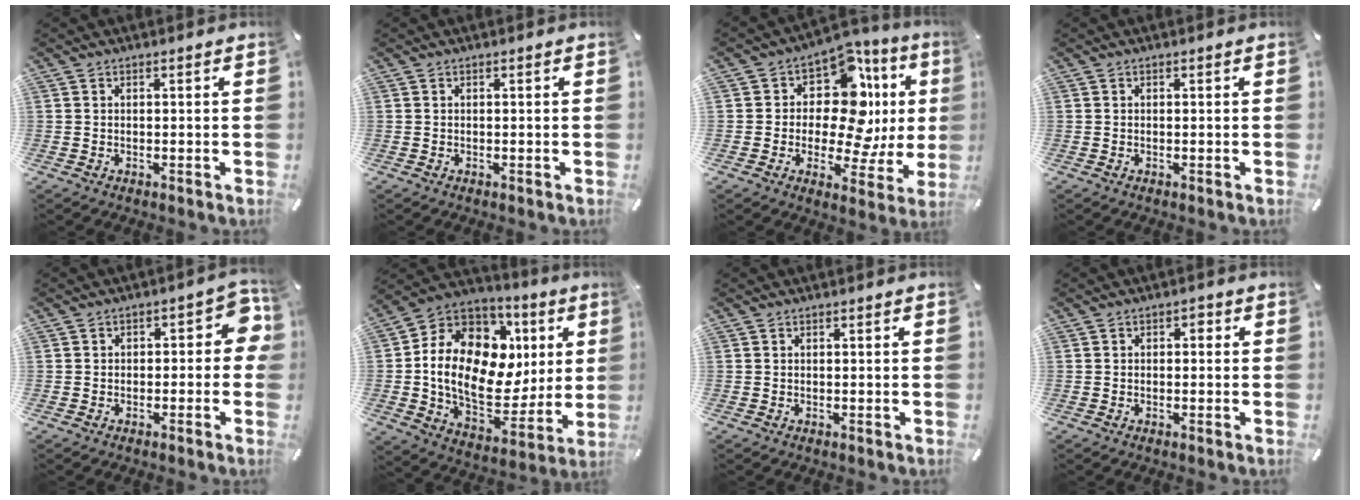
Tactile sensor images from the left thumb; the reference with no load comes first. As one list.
[{"total": 0.0}, {"total": 15.2, "force": [4.2, 9.2, 11.3], "torque": [-0.168, -0.054, 0.067]}, {"total": 0.0}, {"total": 7.0, "force": [-0.2, 4.1, 5.7], "torque": [-0.069, 0.009, -0.008]}, {"total": 19.0, "force": [1.9, 13.8, 13.0], "torque": [-0.246, -0.036, 0.032]}, {"total": 0.0}, {"total": 1.4, "force": [-0.4, 1.1, 0.9], "torque": [-0.009, 0.004, -0.013]}]